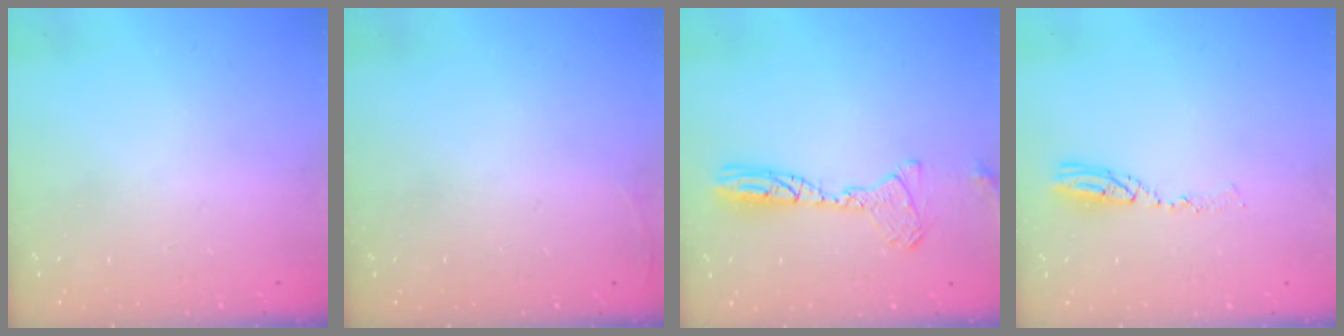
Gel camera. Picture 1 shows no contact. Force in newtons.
{"total": 2.7, "press": 2.6, "slide": 1.0}
{"total": 13.0, "press": 12.6, "slide": 3.3}
{"total": 6.5, "press": 6.5, "slide": 0.7}